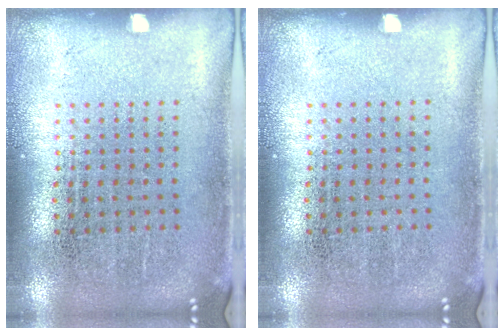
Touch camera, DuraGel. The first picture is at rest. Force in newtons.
{"total": 0.0}